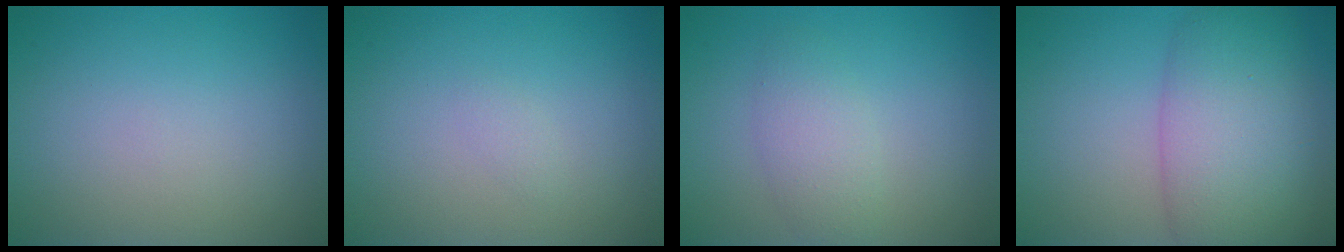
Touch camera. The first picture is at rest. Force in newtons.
{"total": 0.6, "press": 0.6, "slide": 0.0}
{"total": 2.5, "press": 2.5, "slide": 0.1}
{"total": 8.6, "press": 8.6, "slide": 0.6}